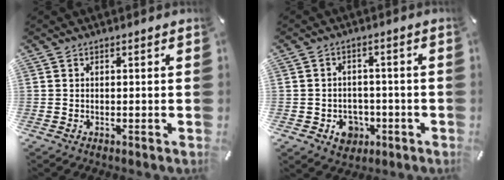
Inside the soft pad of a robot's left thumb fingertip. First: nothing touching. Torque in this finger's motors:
{"motor_torque": [-0.21, 0.37, -0.13, 0.26, 0.02]}